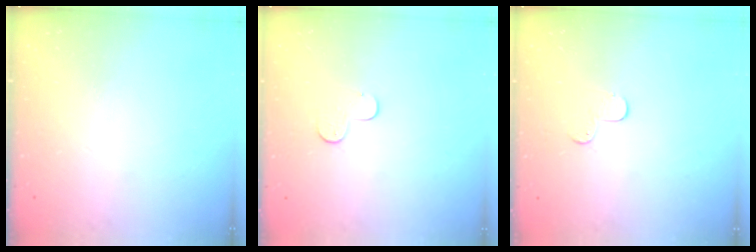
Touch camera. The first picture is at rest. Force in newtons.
{"total": 5.1, "press": 5.1, "slide": 0.5}
{"total": 5.1, "press": 5.1, "slide": 0.5}